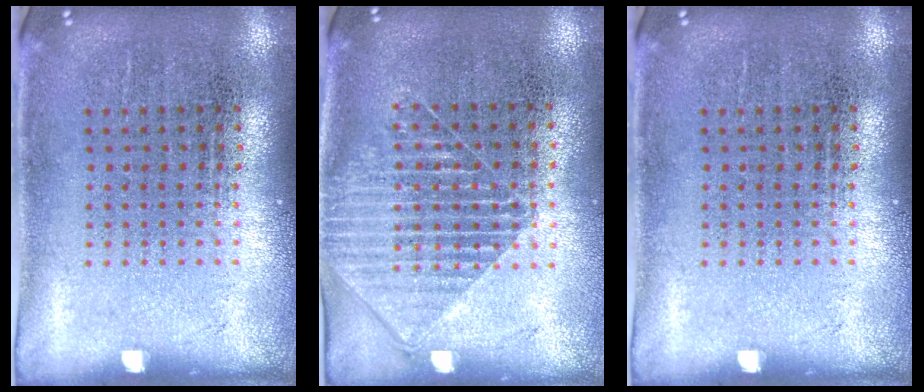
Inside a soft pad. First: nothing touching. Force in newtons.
{"total": 1.4, "press": 1.2, "slide": 0.8}
{"total": 0.0}